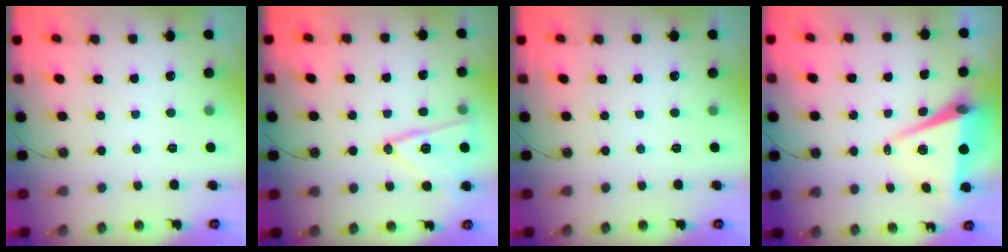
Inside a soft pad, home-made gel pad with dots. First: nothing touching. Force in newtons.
{"total": 14.0, "press": 13.9, "slide": 1.4}
{"total": 0.0}
{"total": 7.9, "press": 6.7, "slide": 4.2}